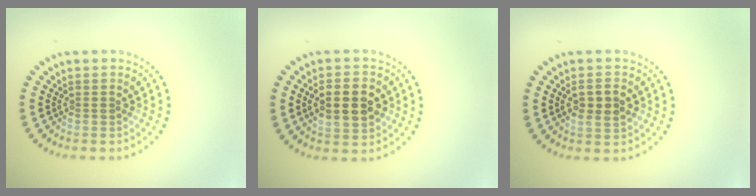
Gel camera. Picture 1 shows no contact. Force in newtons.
{"total": 5.0, "press": 5.0, "slide": 0.2}
{"total": 2.7, "press": 2.7, "slide": 0.5}